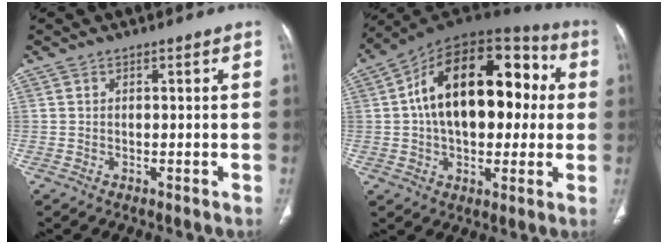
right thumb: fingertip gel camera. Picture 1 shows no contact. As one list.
[{"total": 23.7, "force": [2.8, 13.9, 19.0], "torque": [-0.275, 0.041, 0.035]}]